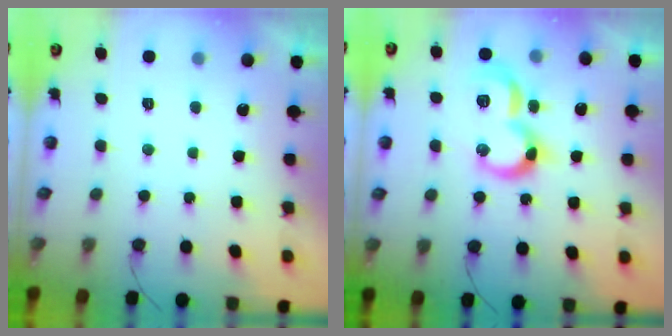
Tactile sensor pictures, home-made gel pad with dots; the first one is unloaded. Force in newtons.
{"total": 13.8, "press": 13.7, "slide": 1.2}